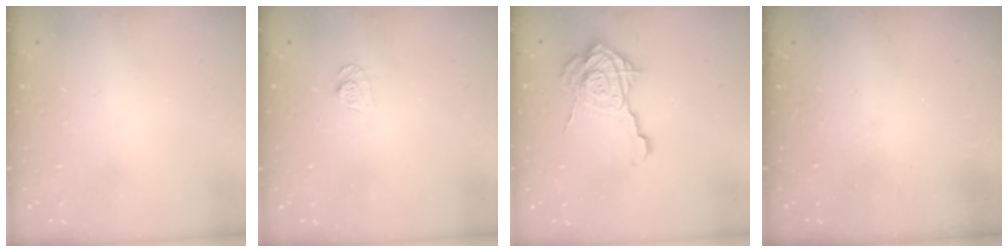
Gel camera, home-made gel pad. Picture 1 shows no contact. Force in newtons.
{"total": 7.1, "press": 7.1, "slide": 0.7}
{"total": 18.5, "press": 18.4, "slide": 2.1}
{"total": 2.4, "press": 2.3, "slide": 0.8}